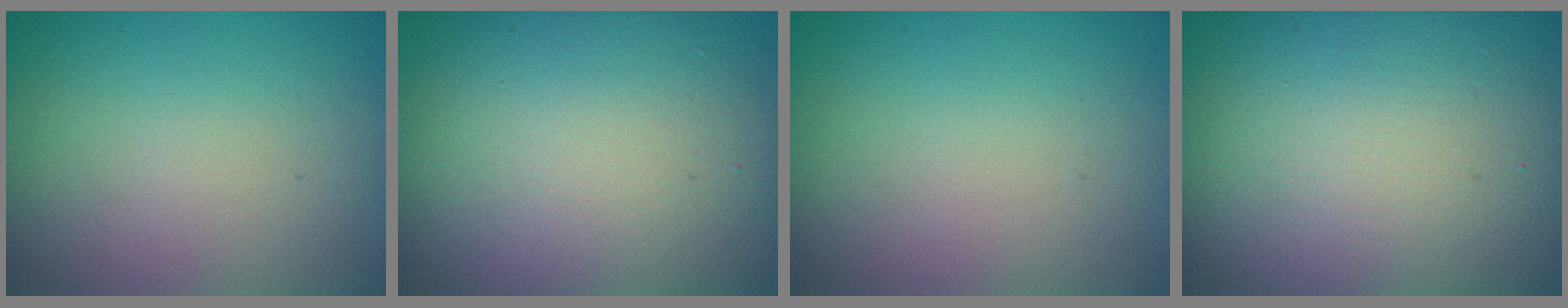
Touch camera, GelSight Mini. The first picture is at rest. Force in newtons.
{"total": 14.5, "press": 14.5, "slide": 0.5}
{"total": 0.0}
{"total": 18.0, "press": 18.0, "slide": 0.9}